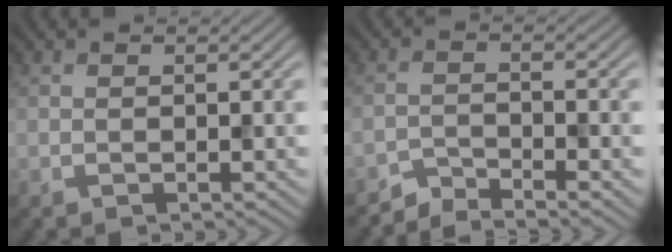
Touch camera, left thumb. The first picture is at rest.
{"total": 3.0, "force": [-2.9, 0.3, 0.9], "torque": [-0.012, -0.001, -0.064]}